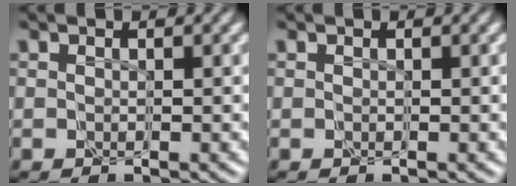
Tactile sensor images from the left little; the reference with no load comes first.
{"total": 0.0}